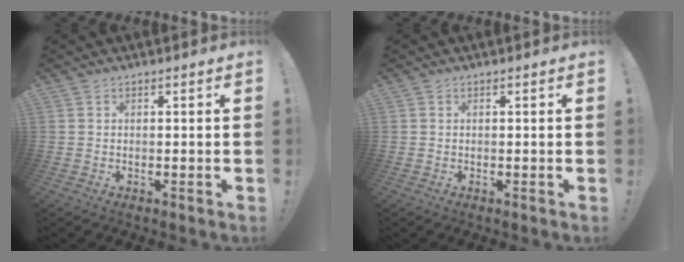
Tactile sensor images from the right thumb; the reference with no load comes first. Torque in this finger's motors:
{"motor_torque": [0.00, 0.00, 0.00, 0.00, 0.01]}